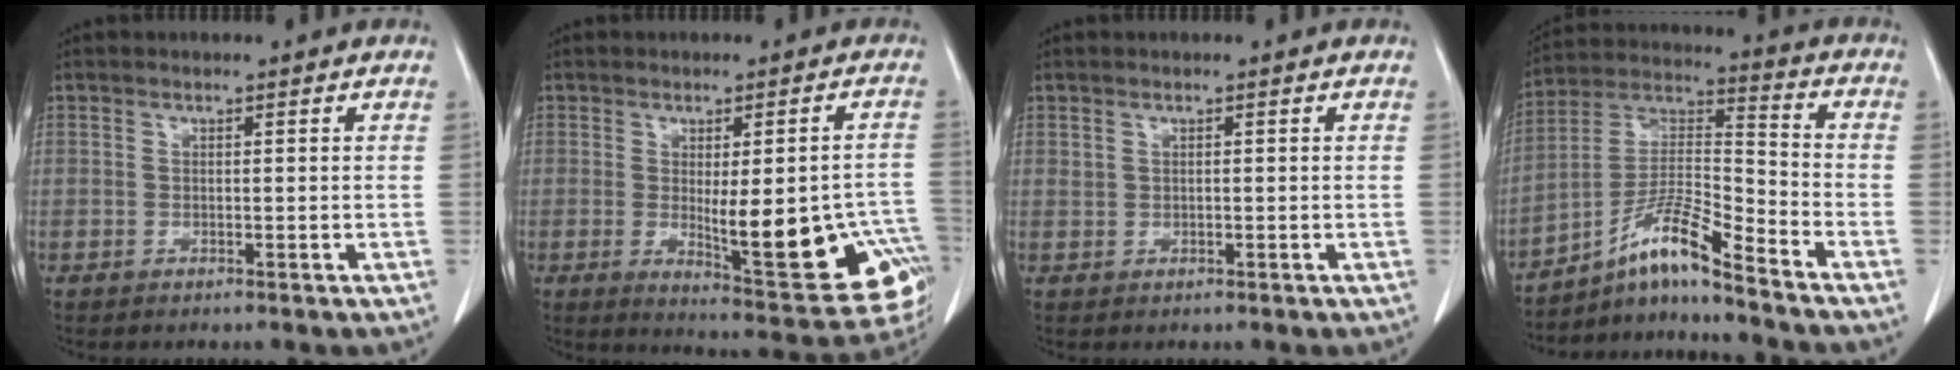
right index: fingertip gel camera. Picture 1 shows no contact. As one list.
[{"total": 17.5, "force": [-4.6, 4.9, 16.1], "torque": [-0.120, 0.011, -0.037]}, {"total": 0.6, "force": [0.3, 0.3, 0.3], "torque": [-0.006, 0.009, 0.011]}, {"total": 10.8, "force": [-8.4, -0.5, 6.8], "torque": [-0.135, 0.009, -0.153]}]